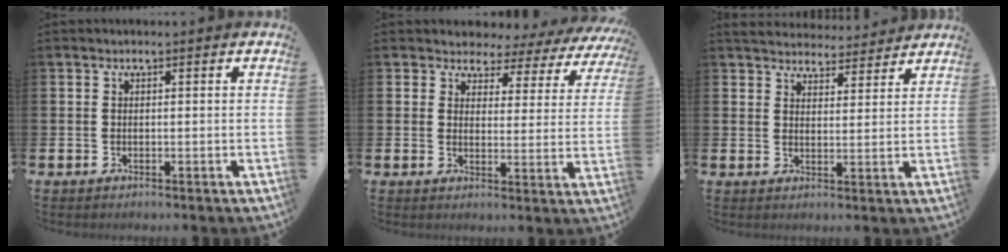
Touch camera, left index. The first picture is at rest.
{"total": 2.8, "force": [2.3, 1.6, 0.0], "torque": [-0.015, -0.028, 0.031]}
{"total": 4.7, "force": [4.6, 0.9, -0.1], "torque": [-0.015, -0.029, 0.083]}